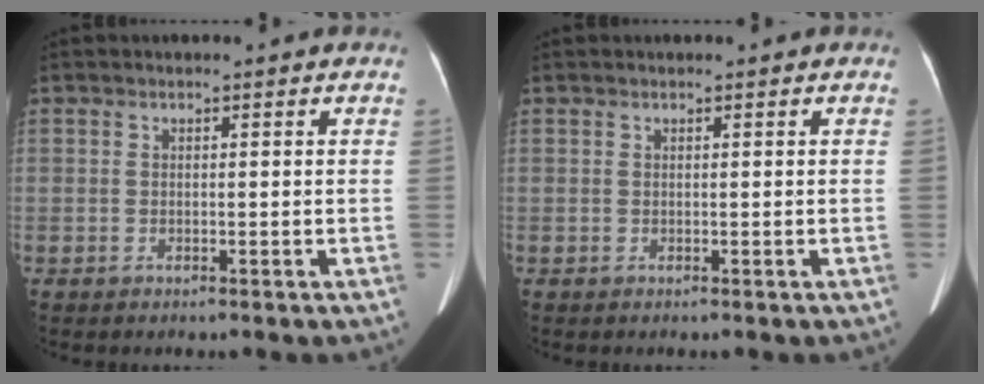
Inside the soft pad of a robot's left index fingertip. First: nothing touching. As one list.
[{"total": 0.0}]